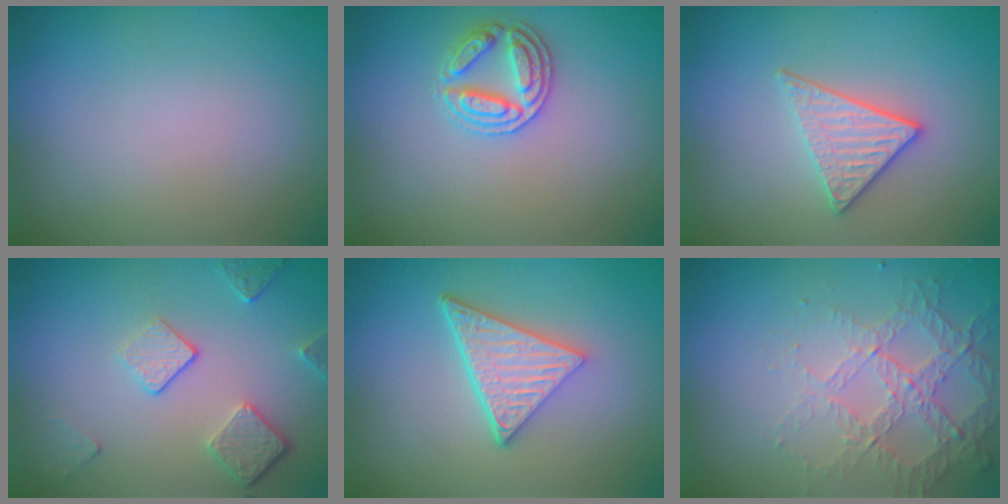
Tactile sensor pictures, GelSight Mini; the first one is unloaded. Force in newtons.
{"total": 2.8, "press": 2.8, "slide": 0.2}
{"total": 2.8, "press": 2.6, "slide": 1.1}
{"total": 3.7, "press": 2.9, "slide": 2.3}
{"total": 4.9, "press": 3.5, "slide": 3.5}
{"total": 4.0, "press": 3.0, "slide": 2.8}